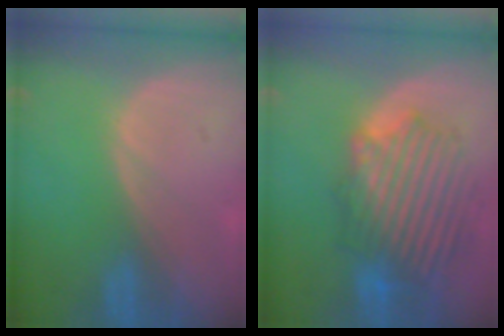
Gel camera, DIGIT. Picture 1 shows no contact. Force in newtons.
{"total": 9.3, "press": 9.3, "slide": 0.2}